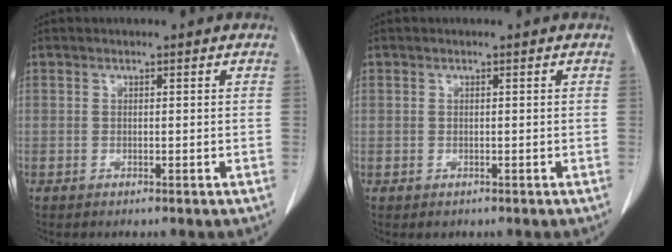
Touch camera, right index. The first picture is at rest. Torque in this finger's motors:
{"motor_torque": [-1.75, 0.37, -0.65, -0.21]}